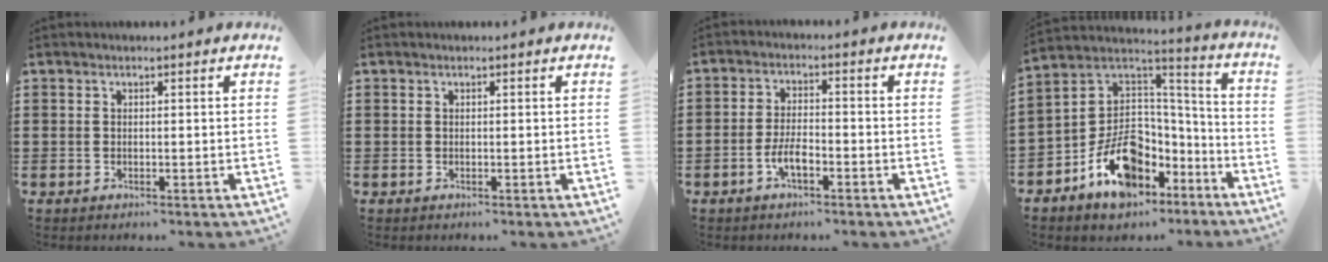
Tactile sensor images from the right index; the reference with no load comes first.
{"total": 0.0}
{"total": 4.2, "force": [-2.0, 1.6, 3.3], "torque": [-0.076, -0.001, -0.043]}
{"total": 12.7, "force": [-6.2, 9.3, 6.1], "torque": [-0.131, 0.014, -0.107]}